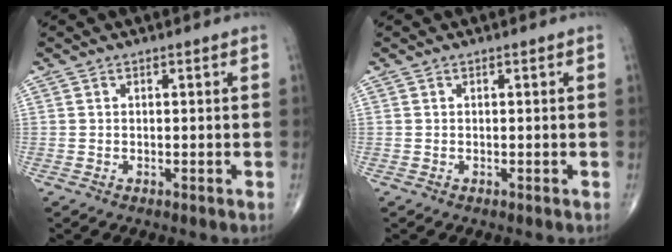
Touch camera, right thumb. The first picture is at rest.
{"total": 0.0}